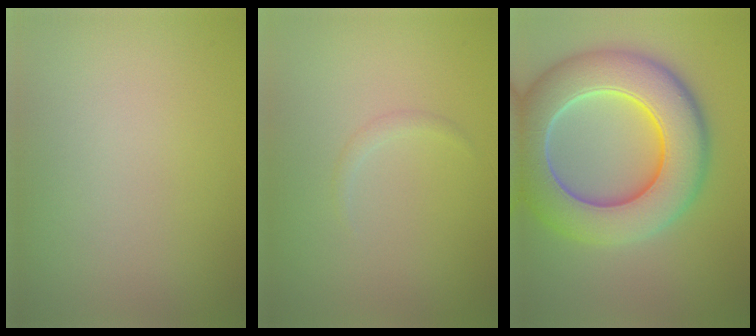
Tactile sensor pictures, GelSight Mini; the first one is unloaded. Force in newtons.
{"total": 0.6, "press": 0.6, "slide": 0.0}
{"total": 10.7, "press": 10.7, "slide": 0.8}